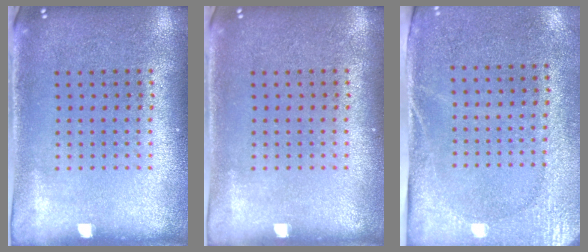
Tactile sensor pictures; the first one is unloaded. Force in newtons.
{"total": 0.0}
{"total": 2.8, "press": 2.3, "slide": 1.6}